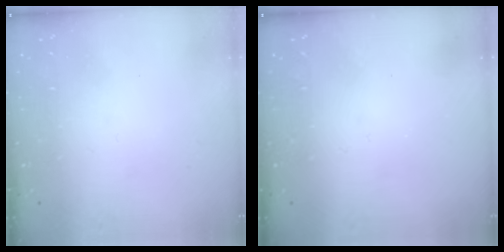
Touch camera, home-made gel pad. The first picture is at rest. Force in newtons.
{"total": 0.0}